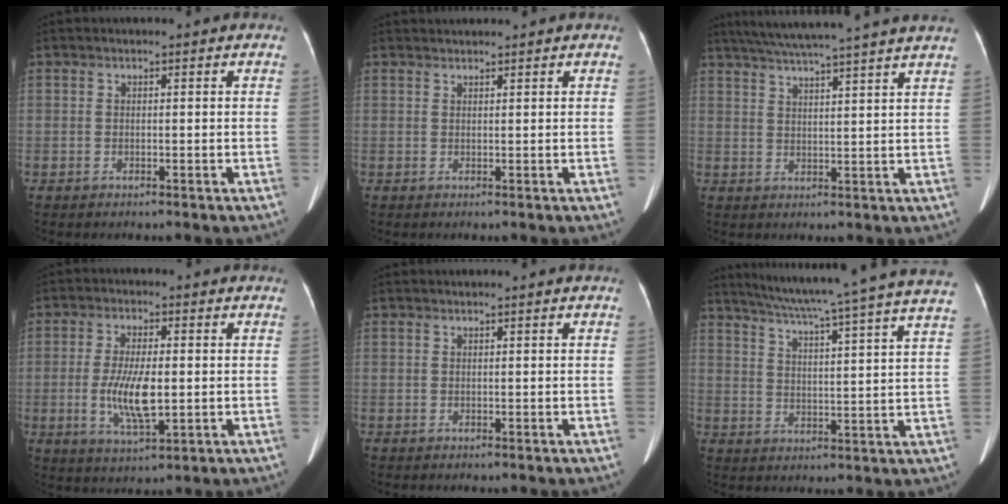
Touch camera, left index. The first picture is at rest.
{"total": 1.3, "force": [1.3, 0.1, -0.1], "torque": [-0.003, 0.012, 0.026]}
{"total": 17.6, "force": [15.3, -1.2, 8.6], "torque": [-0.150, 0.010, 0.206]}
{"total": 7.8, "force": [-1.1, 2.1, 7.4], "torque": [-0.152, -0.017, -0.018]}
{"total": 0.0}
{"total": 24.4, "force": [21.2, -1.5, 11.9], "torque": [-0.197, -0.033, 0.275]}